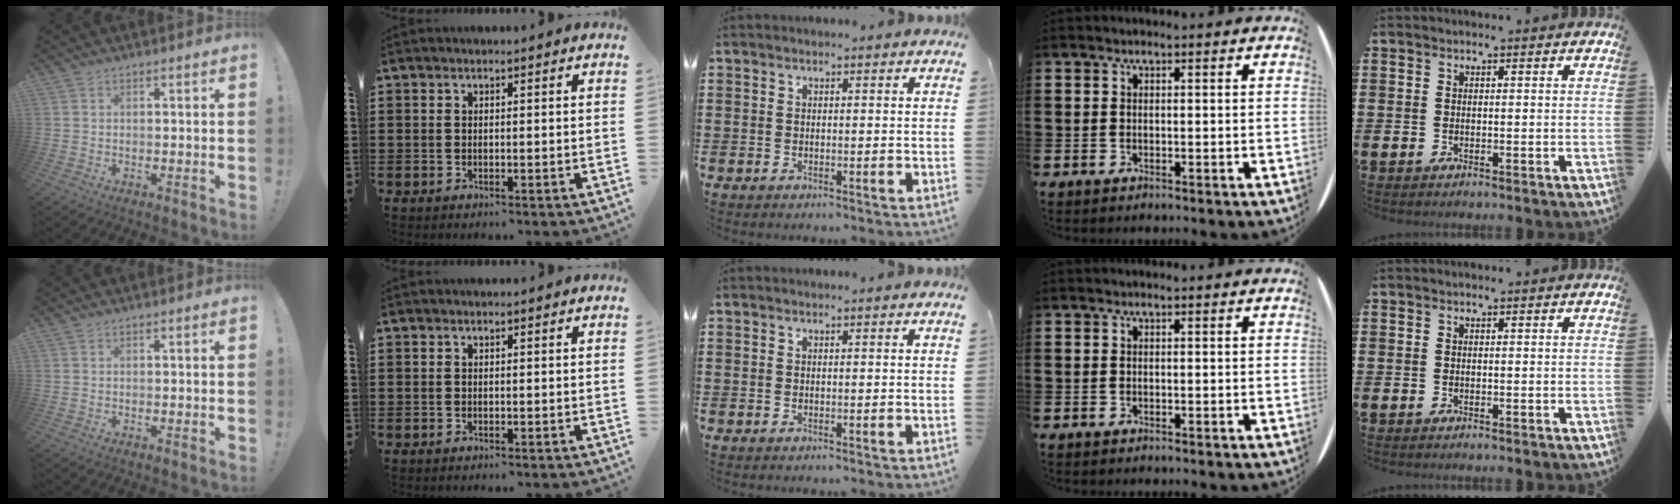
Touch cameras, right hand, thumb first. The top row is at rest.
{}